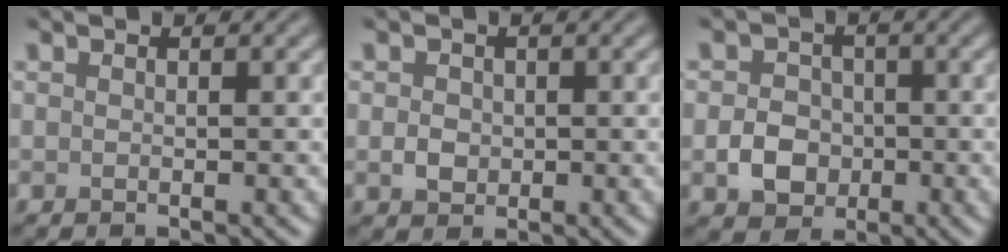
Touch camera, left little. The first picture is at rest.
{"total": 1.6, "force": [0.0, 1.4, 0.7], "torque": [-0.012, -0.003, -0.003]}
{"total": 3.3, "force": [-0.8, 2.8, 1.5], "torque": [-0.023, 0.000, -0.018]}